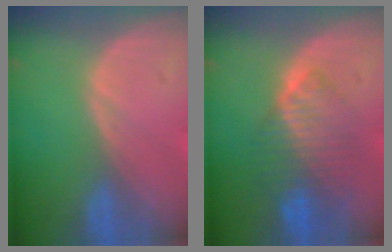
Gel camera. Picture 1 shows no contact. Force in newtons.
{"total": 8.0, "press": 7.2, "slide": 3.3}